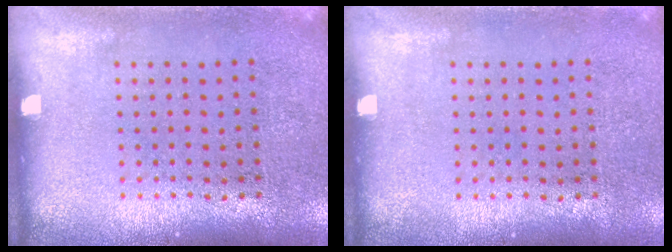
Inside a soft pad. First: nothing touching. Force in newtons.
{"total": 0.0}